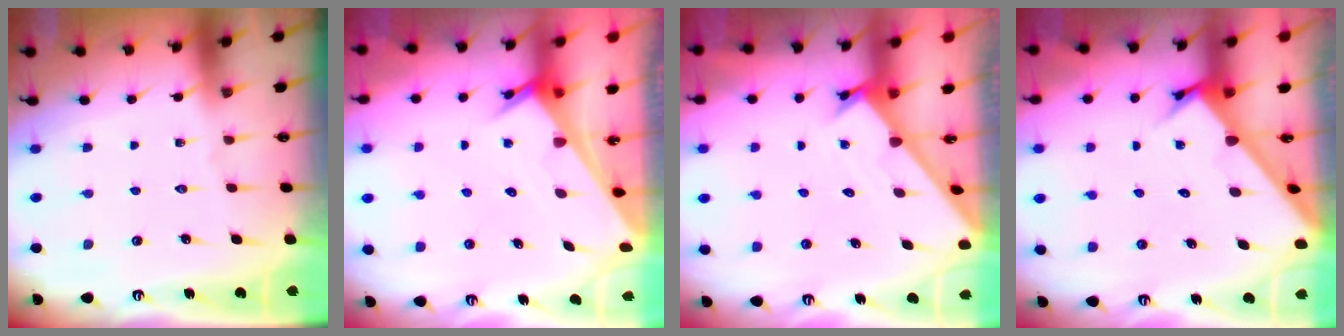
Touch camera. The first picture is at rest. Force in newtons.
{"total": 3.2, "press": 3.2, "slide": 0.2}
{"total": 1.7, "press": 1.7, "slide": 0.1}
{"total": 3.1, "press": 3.1, "slide": 0.3}